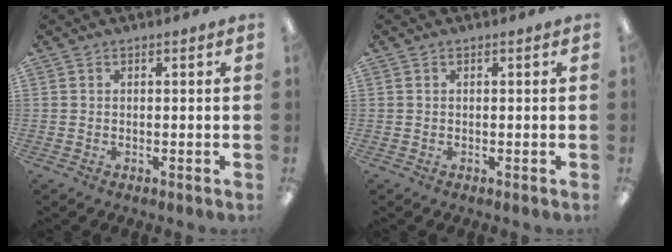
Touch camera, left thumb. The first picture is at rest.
{"total": 0.0}